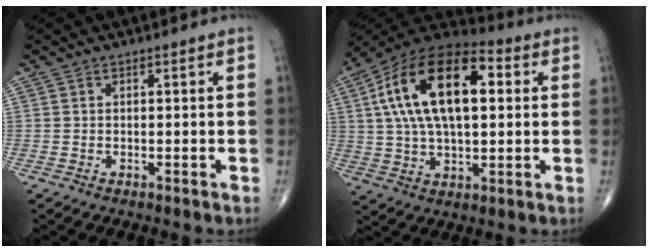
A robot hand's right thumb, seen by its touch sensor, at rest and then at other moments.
{"total": 22.3, "force": [4.7, 11.2, 18.6], "torque": [-0.327, 0.020, 0.067]}